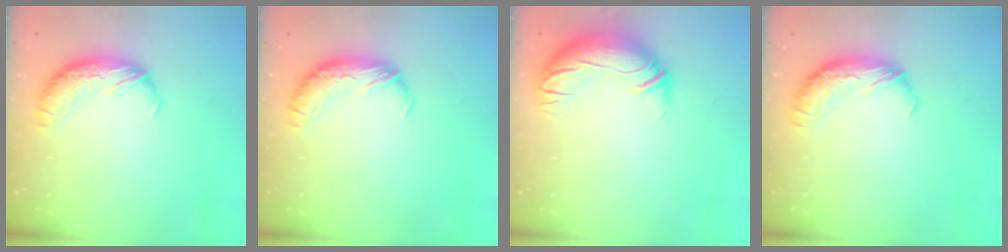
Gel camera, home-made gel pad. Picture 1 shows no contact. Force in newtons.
{"total": 0.0}
{"total": 3.0, "press": 0.4, "slide": 2.9}
{"total": 0.0}